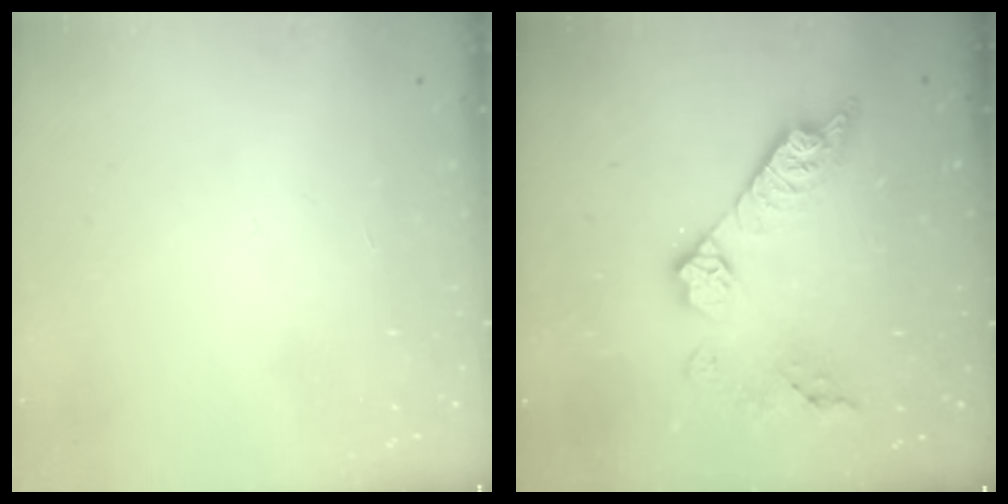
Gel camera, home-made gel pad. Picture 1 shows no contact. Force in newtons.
{"total": 12.7, "press": 12.7, "slide": 0.7}